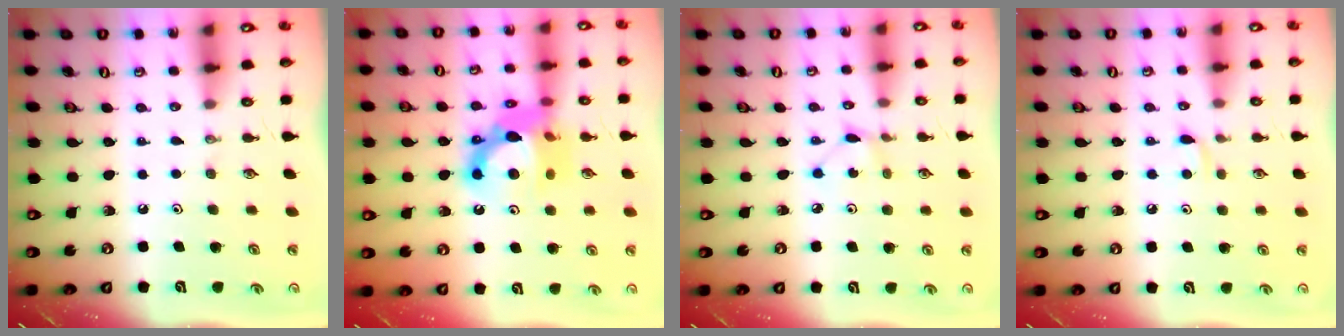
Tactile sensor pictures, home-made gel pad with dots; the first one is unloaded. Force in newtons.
{"total": 14.5, "press": 14.4, "slide": 1.7}
{"total": 2.5, "press": 2.5, "slide": 0.4}
{"total": 4.1, "press": 4.1, "slide": 0.6}